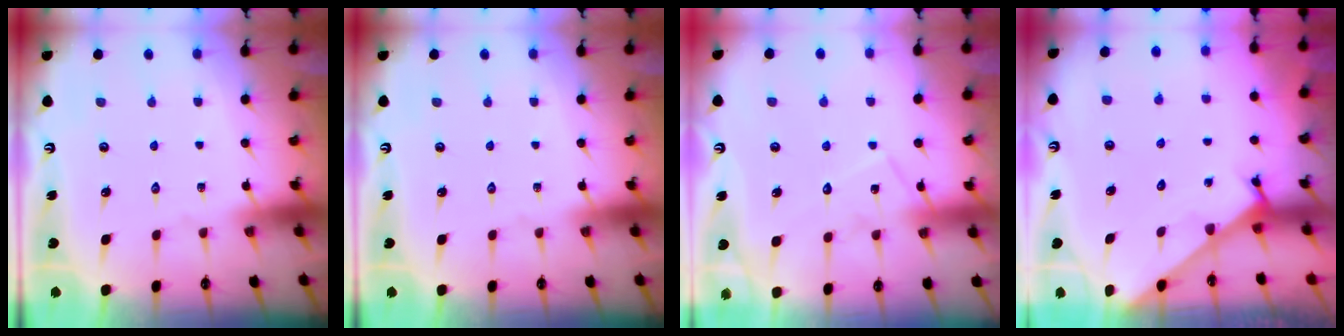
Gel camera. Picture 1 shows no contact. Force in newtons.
{"total": 0.0}
{"total": 10.2, "press": 10.2, "slide": 0.7}
{"total": 1.5, "press": 1.5, "slide": 0.1}